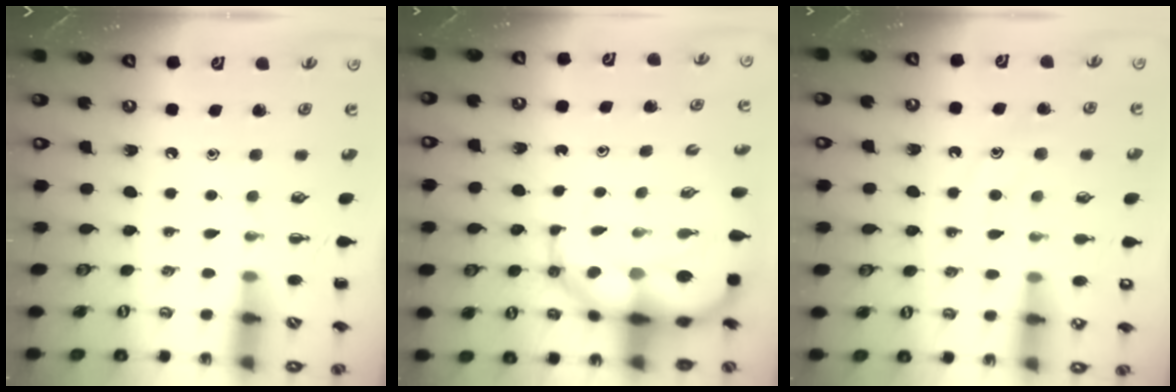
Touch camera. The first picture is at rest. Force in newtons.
{"total": 11.3, "press": 10.7, "slide": 3.7}
{"total": 11.8, "press": 11.7, "slide": 1.4}